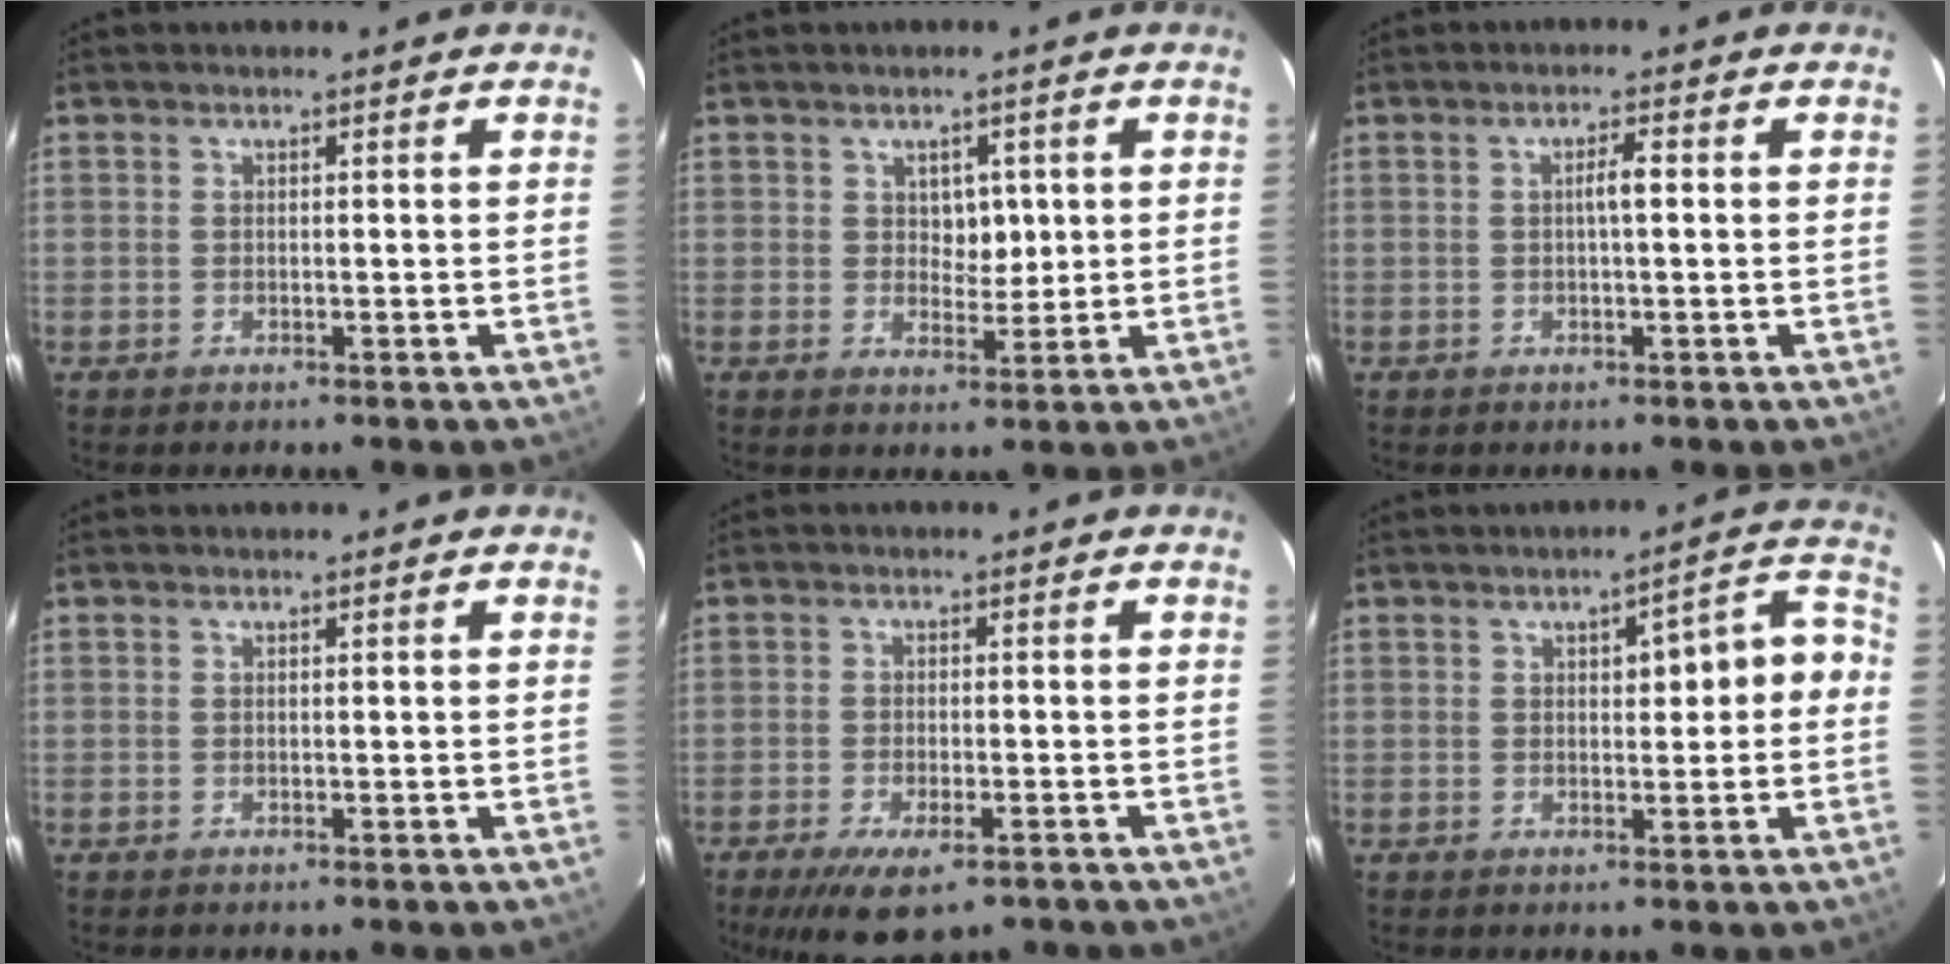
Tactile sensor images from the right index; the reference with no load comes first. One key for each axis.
{"total": 3.5, "fx": 0.9, "fy": 2.4, "fz": 2.4, "tx": -0.027, "ty": 0.001, "tz": 0.017}
{"total": 2.1, "fx": 0.1, "fy": 0.2, "fz": 2.1, "tx": -0.036, "ty": 0.003, "tz": 0.000}
{"total": 0.0}
{"total": 8.0, "fx": -5.5, "fy": 2.5, "fz": 5.2, "tx": -0.084, "ty": -0.013, "tz": -0.087}
{"total": 7.3, "fx": 0.6, "fy": 2.1, "fz": 7.0, "tx": -0.087, "ty": 0.034, "tz": 0.009}